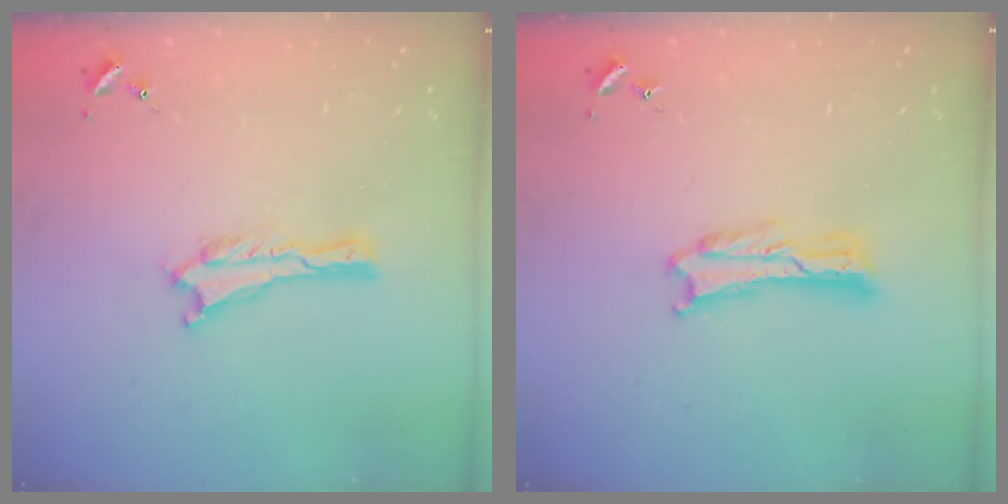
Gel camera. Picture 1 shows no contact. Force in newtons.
{"total": 1.0, "press": 1.0, "slide": 0.2}